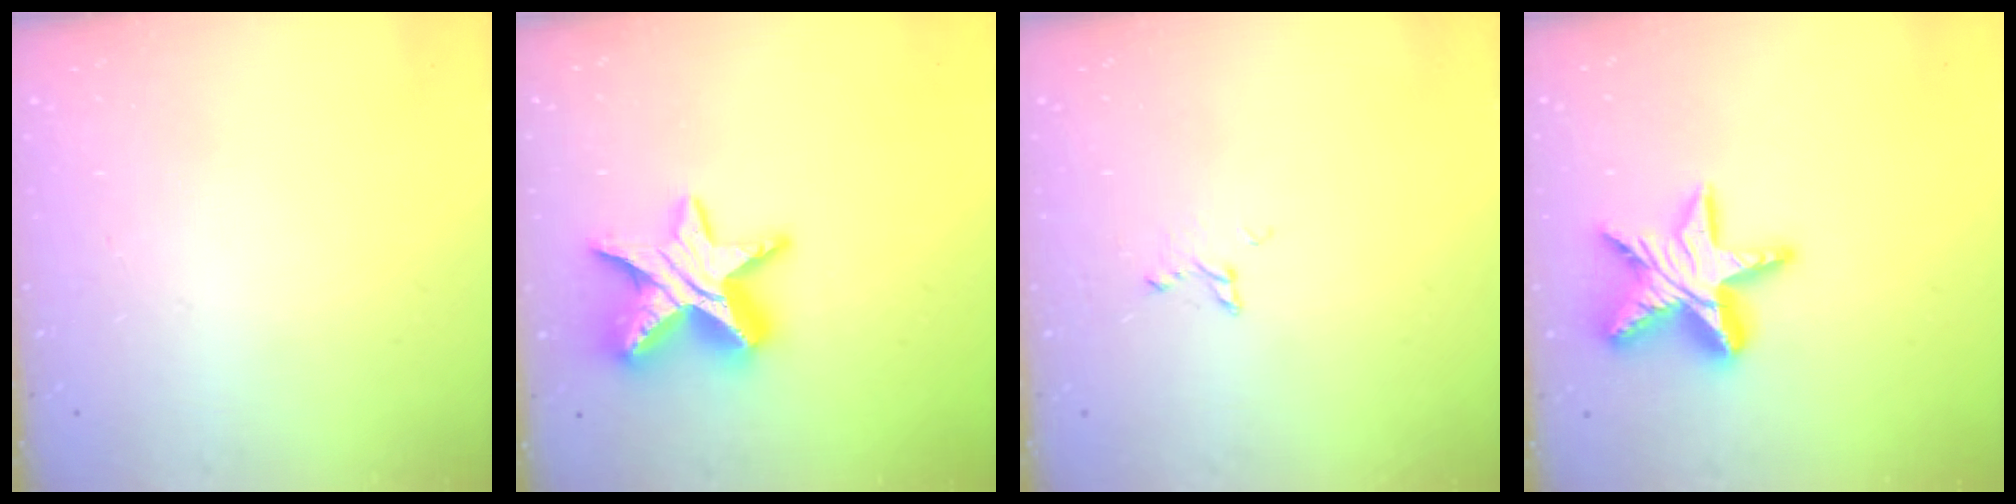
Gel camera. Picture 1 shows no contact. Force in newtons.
{"total": 15.0, "press": 14.9, "slide": 1.0}
{"total": 3.1, "press": 3.1, "slide": 0.4}
{"total": 16.5, "press": 16.5, "slide": 1.5}